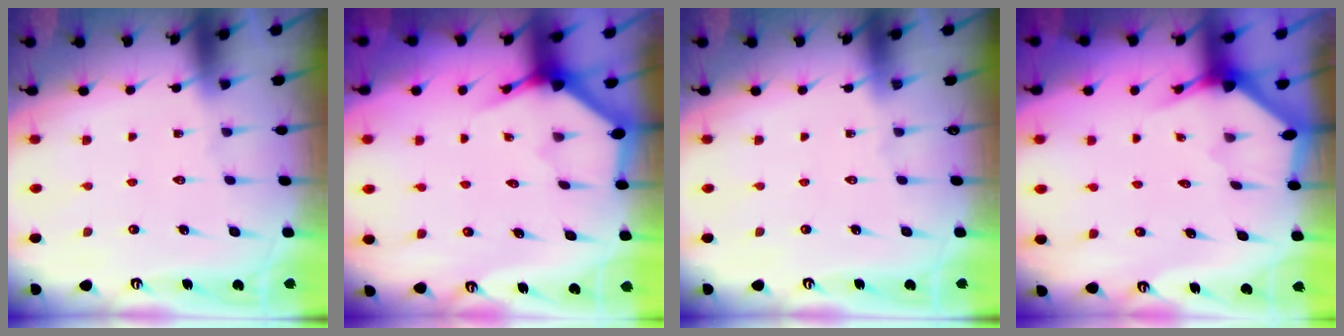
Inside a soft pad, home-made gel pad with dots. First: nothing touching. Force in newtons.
{"total": 3.5, "press": 3.4, "slide": 0.2}
{"total": 0.0}
{"total": 2.3, "press": 2.3, "slide": 0.1}